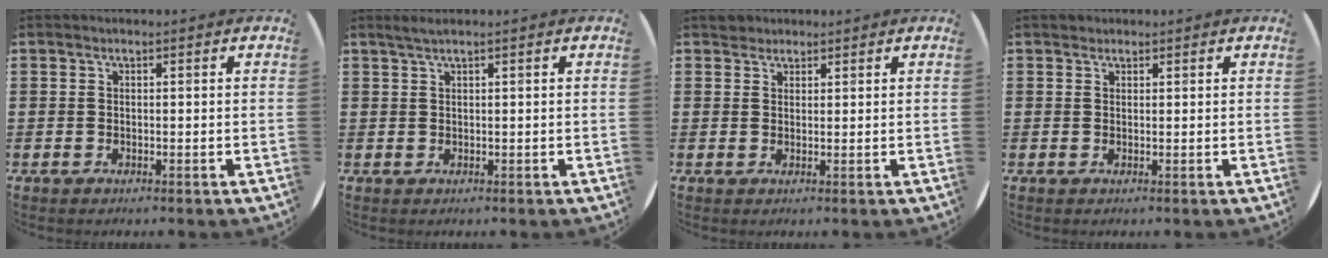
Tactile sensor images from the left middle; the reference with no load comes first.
{"total": 1.1, "force": [0.7, -0.1, 0.8], "torque": [-0.014, 0.002, 0.012]}
{"total": 1.6, "force": [1.5, 0.7, -0.1], "torque": [0.007, 0.001, 0.027]}
{"total": 0.8, "force": [0.7, 0.3, -0.1], "torque": [0.010, 0.000, 0.012]}